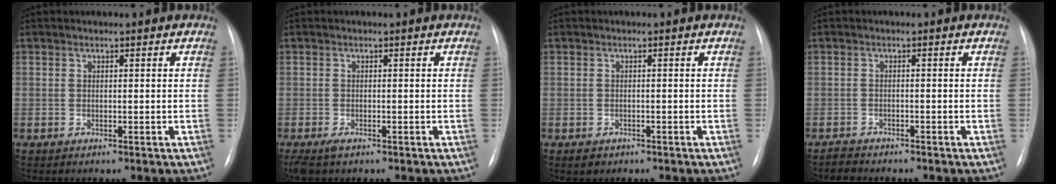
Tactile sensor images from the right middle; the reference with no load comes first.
{"total": 2.6, "force": [-1.7, 1.1, 1.7], "torque": [-0.039, -0.008, -0.025]}
{"total": 1.6, "force": [-1.0, 1.1, 0.5], "torque": [-0.013, -0.001, -0.008]}
{"total": 1.7, "force": [-1.6, 0.5, 0.0], "torque": [-0.010, -0.007, -0.027]}